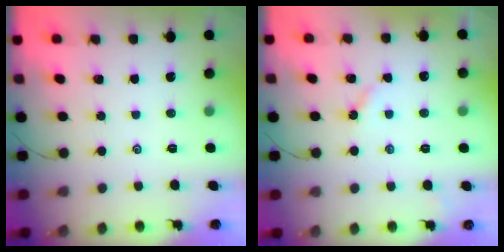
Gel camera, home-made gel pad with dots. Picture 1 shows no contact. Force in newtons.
{"total": 2.8, "press": 2.7, "slide": 0.3}